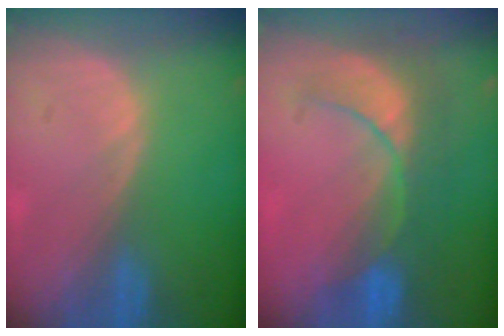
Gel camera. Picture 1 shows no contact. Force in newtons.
{"total": 8.4, "press": 7.9, "slide": 2.9}